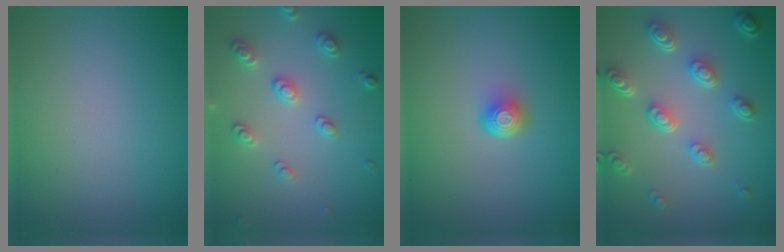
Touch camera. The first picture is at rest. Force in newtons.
{"total": 2.8, "press": 2.8, "slide": 0.2}
{"total": 2.1, "press": 1.4, "slide": 1.6}
{"total": 5.3, "press": 4.0, "slide": 3.5}